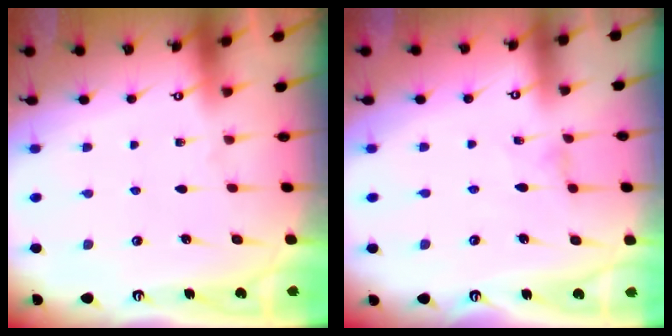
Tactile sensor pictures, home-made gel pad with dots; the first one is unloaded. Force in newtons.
{"total": 0.0}